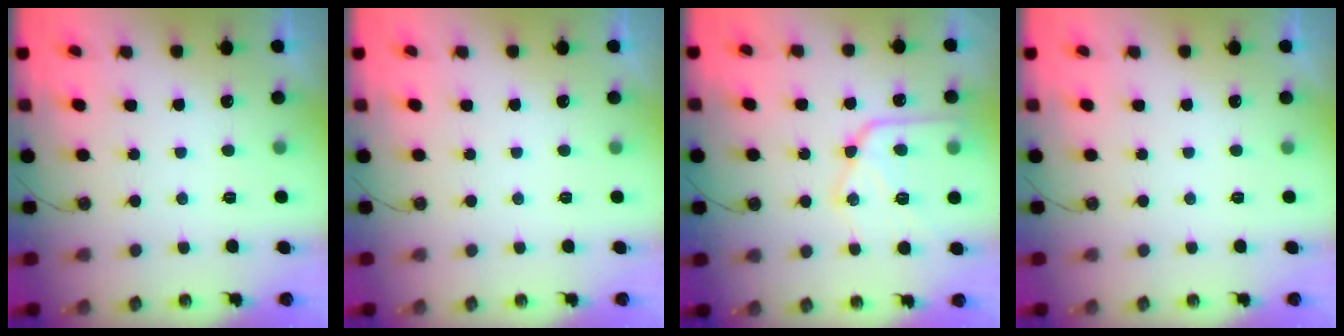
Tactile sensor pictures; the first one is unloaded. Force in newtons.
{"total": 0.0}
{"total": 15.8, "press": 15.7, "slide": 1.8}
{"total": 0.0}